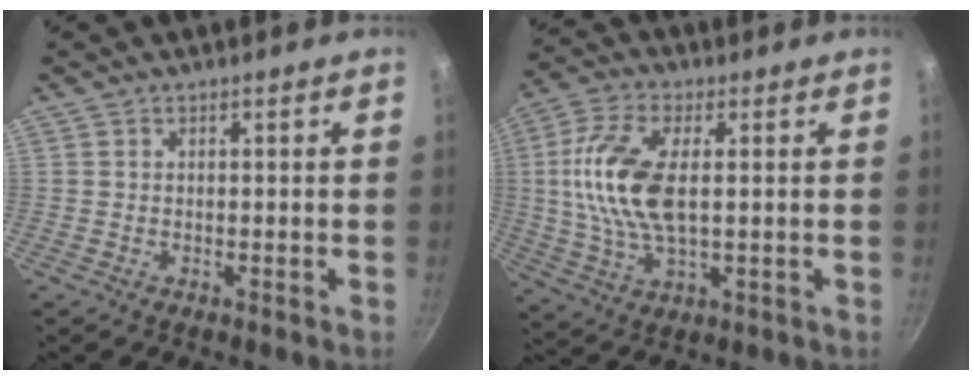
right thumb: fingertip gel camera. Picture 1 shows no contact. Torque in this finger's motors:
{"motor_torque": [0.44, 1.18, 1.84, -0.11, 0.40]}